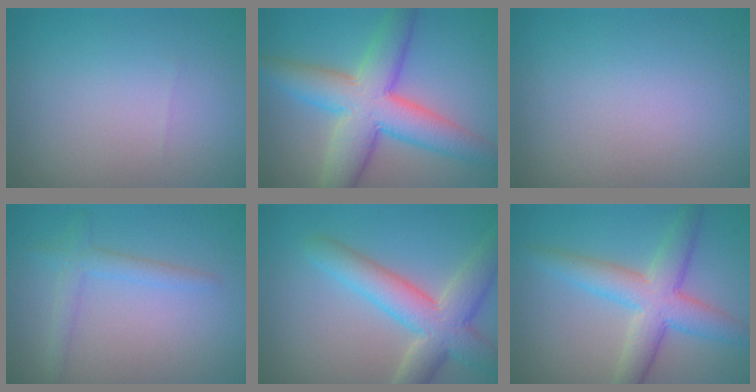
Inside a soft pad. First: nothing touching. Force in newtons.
{"total": 8.5, "press": 8.5, "slide": 0.3}
{"total": 0.0}
{"total": 3.0, "press": 3.0, "slide": 0.2}
{"total": 6.7, "press": 6.7, "slide": 0.6}
{"total": 5.9, "press": 5.9, "slide": 0.1}